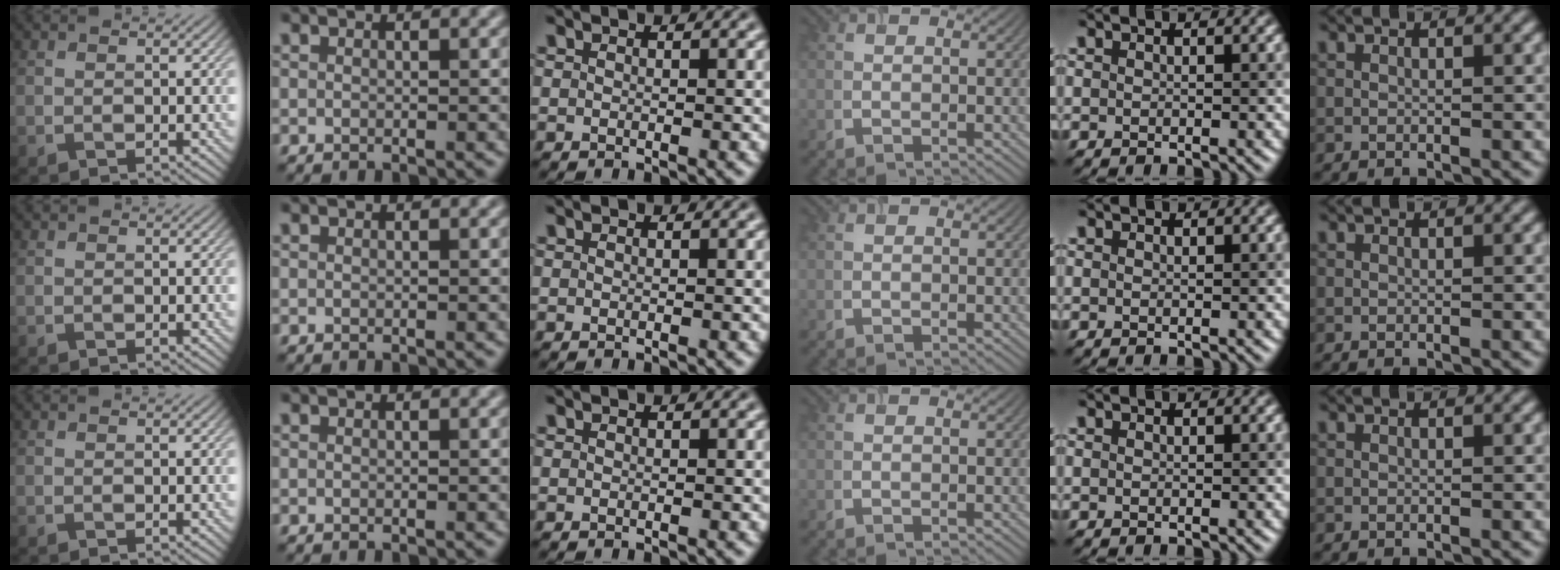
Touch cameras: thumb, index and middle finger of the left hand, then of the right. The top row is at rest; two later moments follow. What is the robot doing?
{"motion": "insert", "object": "airpods case & airpods"}